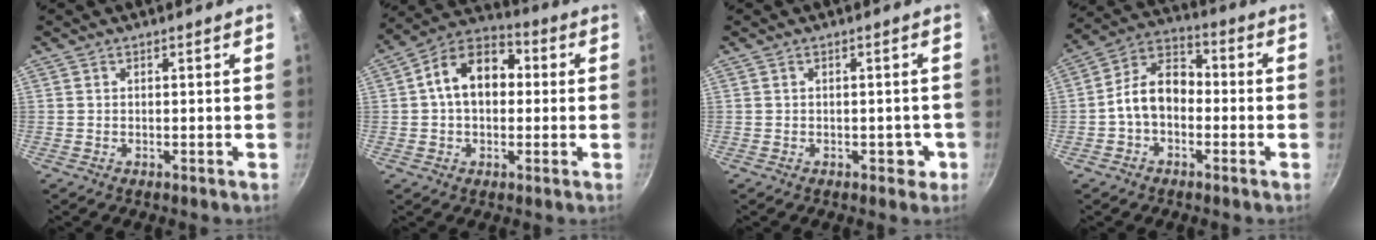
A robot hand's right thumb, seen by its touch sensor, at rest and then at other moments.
{"total": 13.3, "force": [1.4, 9.3, 9.5], "torque": [-0.117, 0.034, 0.001]}
{"total": 2.6, "force": [-0.8, 1.8, 1.6], "torque": [0.007, 0.016, -0.004]}
{"total": 10.2, "force": [-1.8, 7.1, 7.1], "torque": [-0.092, 0.041, -0.052]}